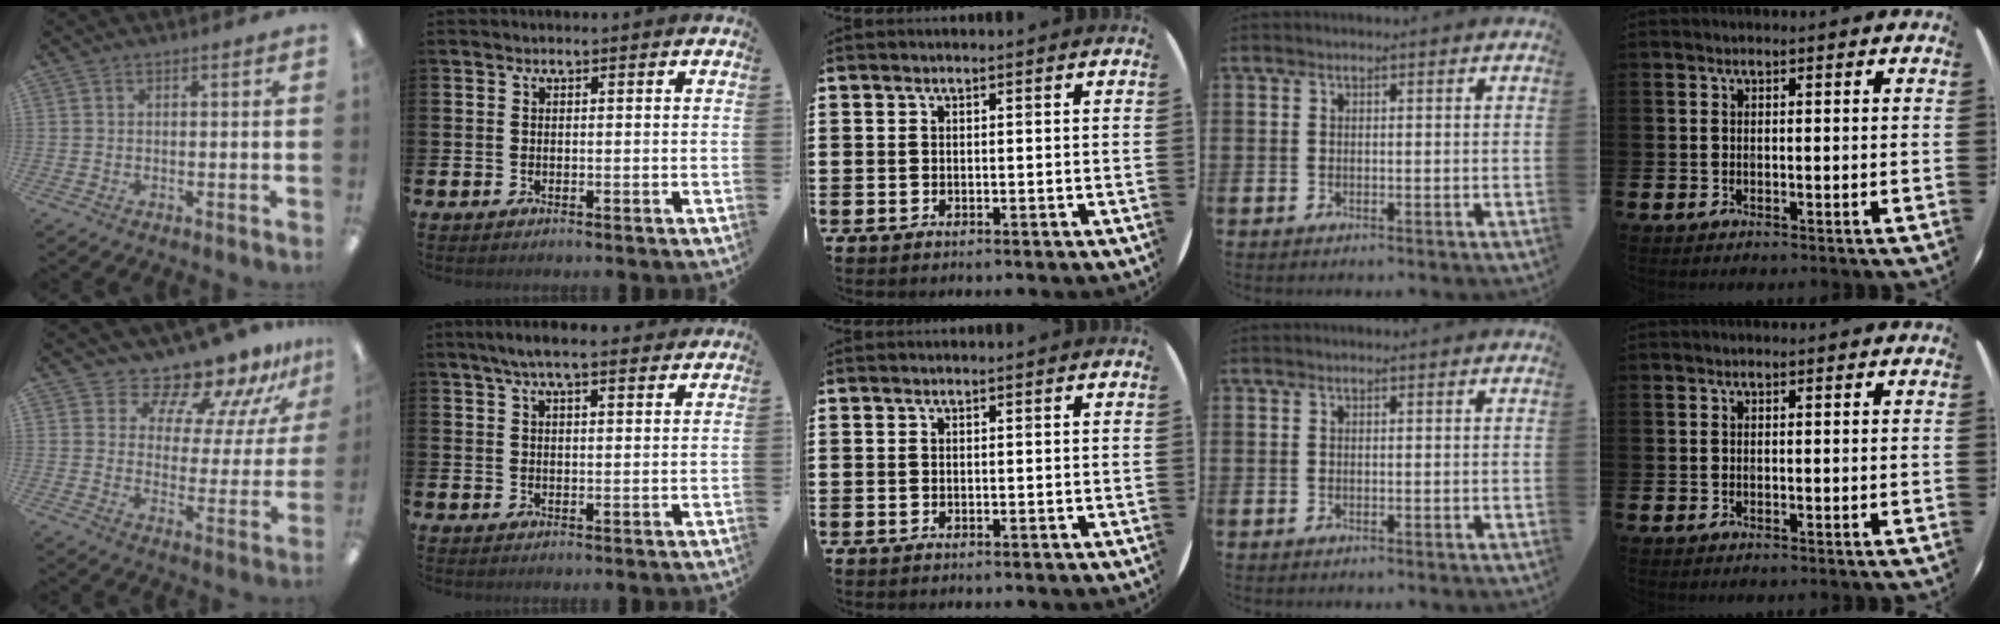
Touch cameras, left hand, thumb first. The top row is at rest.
{"thumb": {"total": 11.8, "force": [11.1, 3.0, 2.5], "torque": [-0.048, -0.106, 0.194]}, "index": {"total": 5.0, "force": [4.3, 0.9, 2.5], "torque": [-0.047, -0.009, 0.074]}}